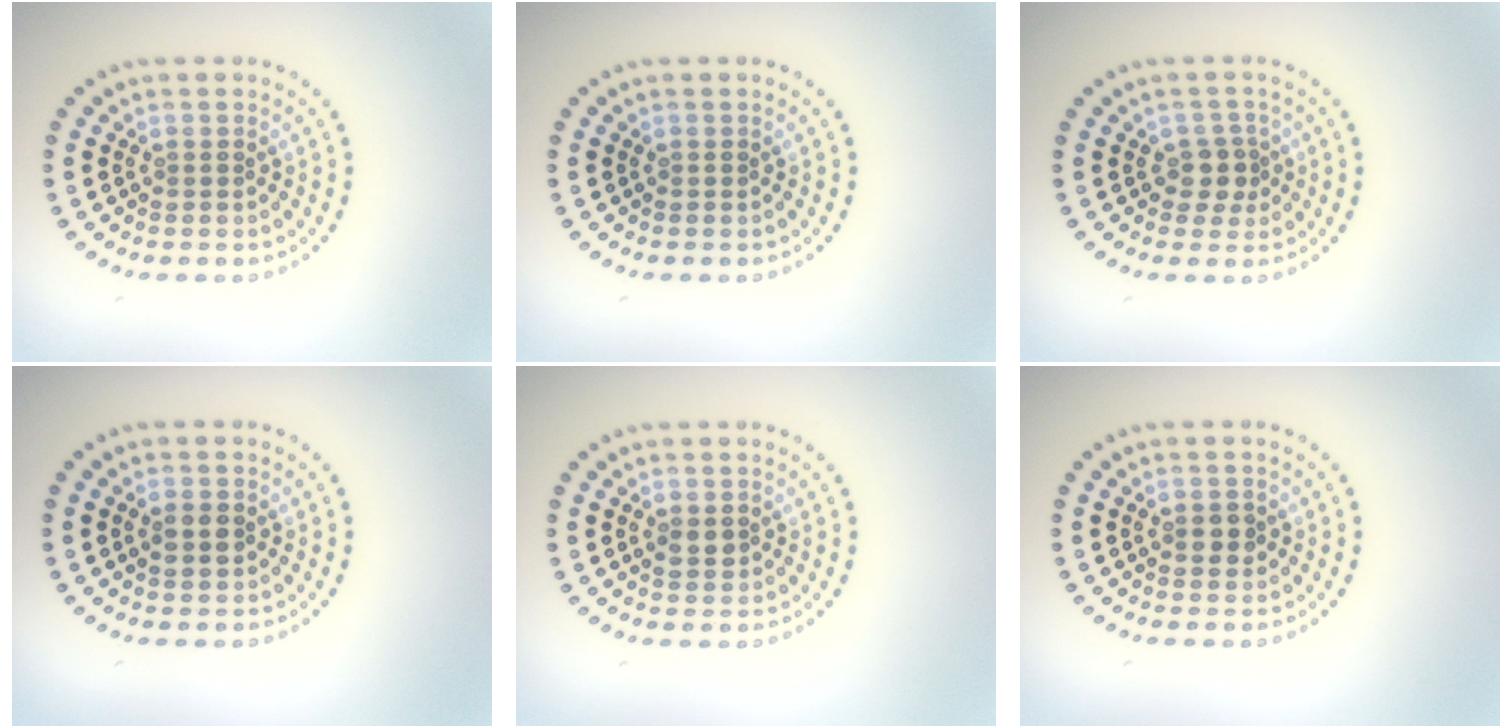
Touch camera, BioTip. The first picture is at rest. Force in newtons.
{"total": 0.0}
{"total": 2.1, "press": 1.8, "slide": 1.1}
{"total": 1.2, "press": 1.2, "slide": 0.1}
{"total": 1.5, "press": 1.5, "slide": 0.2}
{"total": 1.5, "press": 1.5, "slide": 0.1}